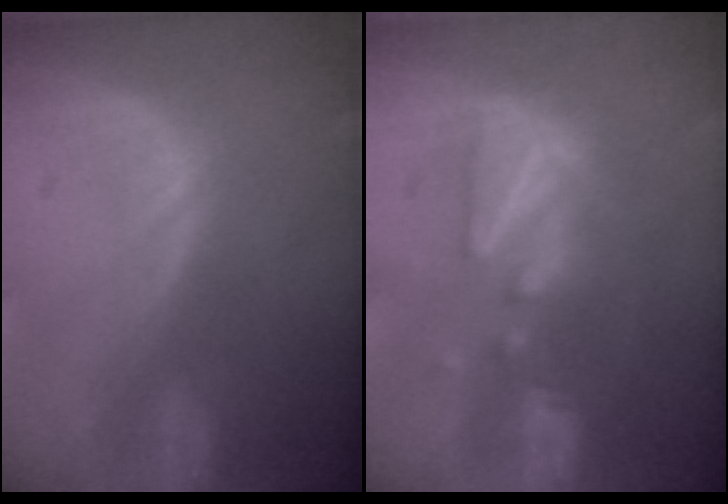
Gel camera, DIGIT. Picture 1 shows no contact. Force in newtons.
{"total": 8.6, "press": 8.0, "slide": 3.1}